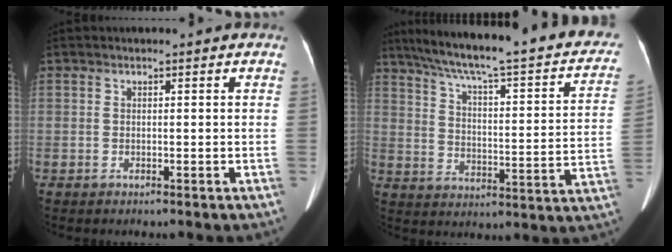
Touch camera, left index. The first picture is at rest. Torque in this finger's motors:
{"motor_torque": [0.77, -1.30, 0.09, 0.11]}